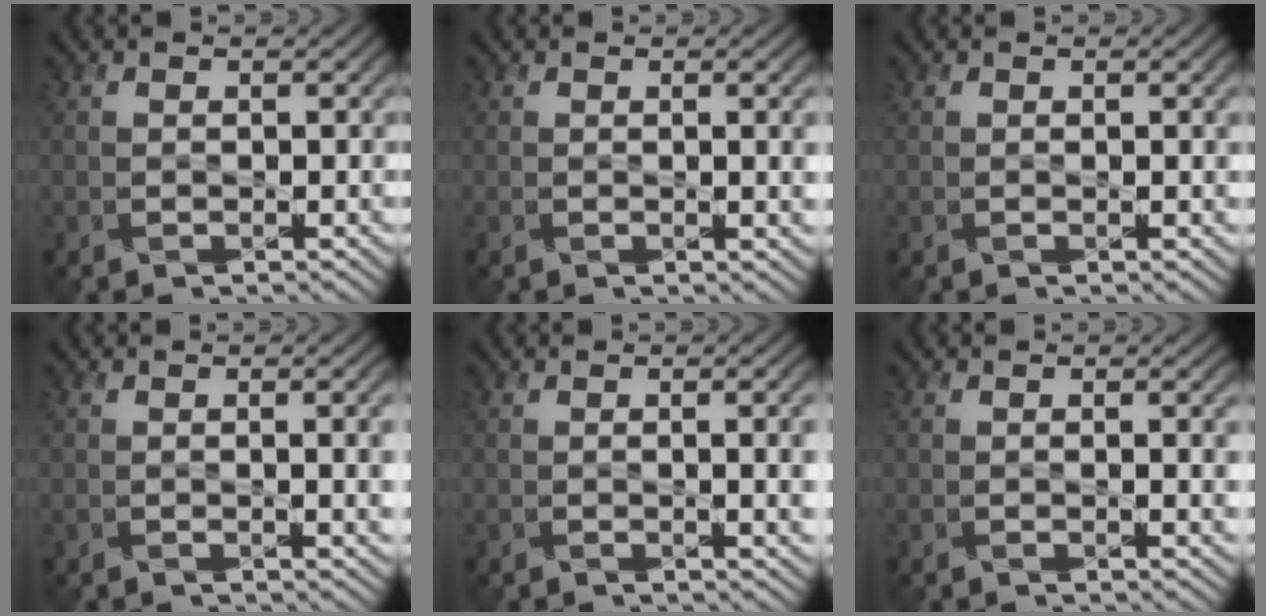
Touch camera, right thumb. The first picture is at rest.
{"total": 2.6, "force": [0.1, 0.4, 2.5], "torque": [-0.036, 0.002, 0.002]}
{"total": 1.3, "force": [0.2, 0.1, 1.2], "torque": [-0.017, 0.000, 0.003]}
{"total": 4.1, "force": [-0.1, 1.0, 4.0], "torque": [-0.048, -0.001, 0.004]}
{"total": 4.8, "force": [-0.2, 1.3, 4.6], "torque": [-0.052, -0.002, 0.004]}
{"total": 2.2, "force": [0.1, 0.3, 2.2], "torque": [-0.033, 0.001, 0.002]}